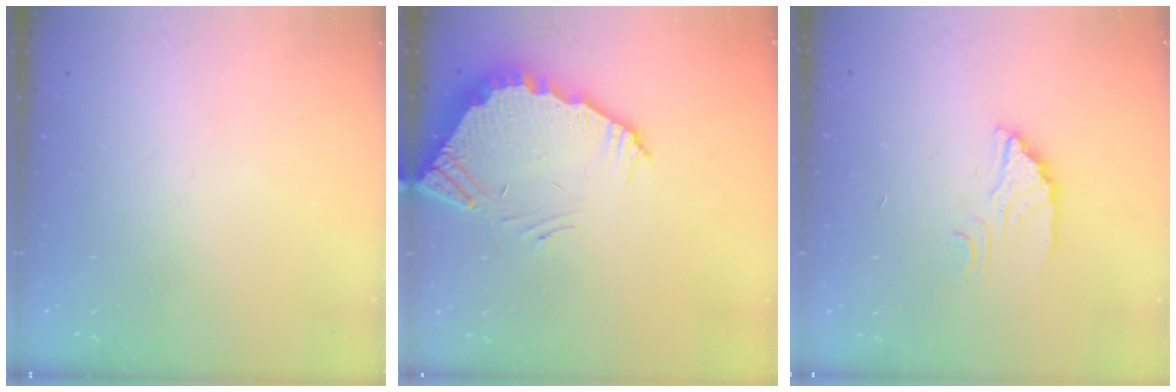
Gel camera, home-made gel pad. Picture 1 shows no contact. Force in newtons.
{"total": 4.6, "press": 4.6, "slide": 0.2}
{"total": 2.9, "press": 2.9, "slide": 0.1}